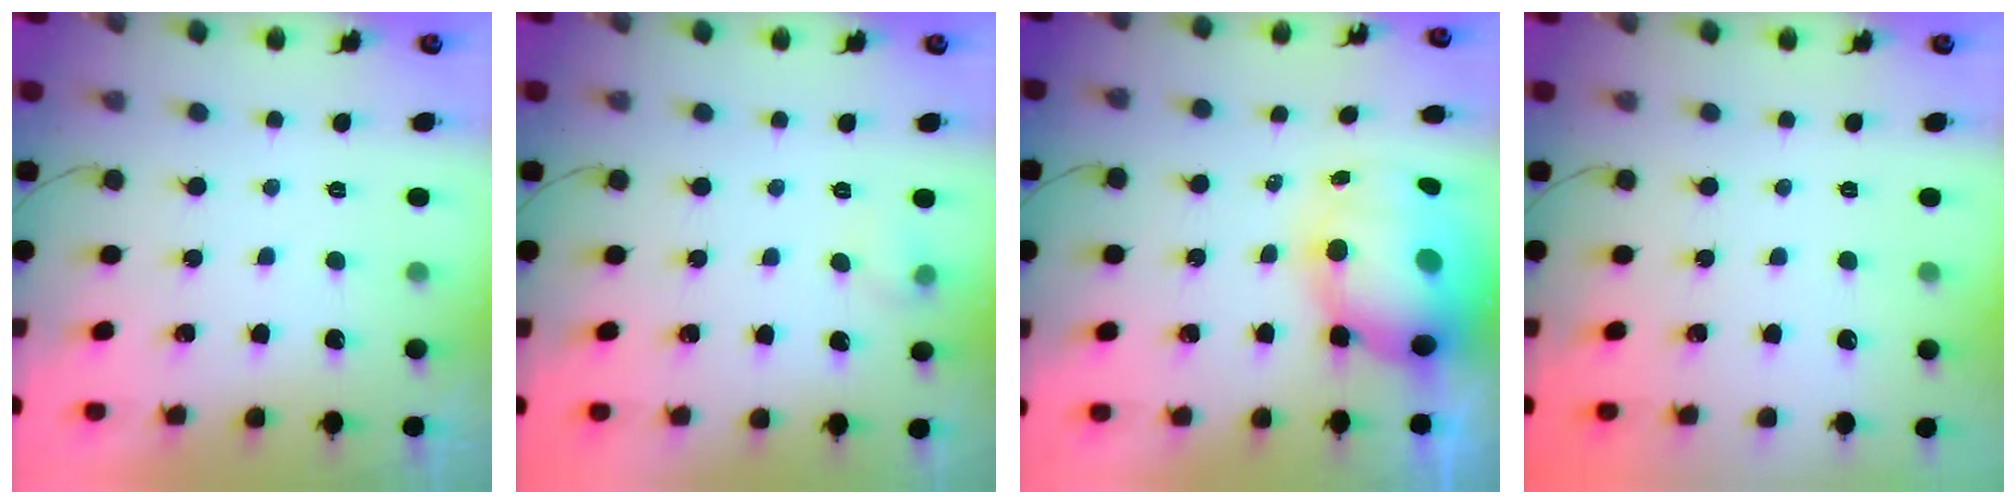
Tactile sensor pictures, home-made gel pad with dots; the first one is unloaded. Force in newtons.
{"total": 5.3, "press": 5.1, "slide": 1.5}
{"total": 15.1, "press": 14.7, "slide": 3.1}
{"total": 0.0}